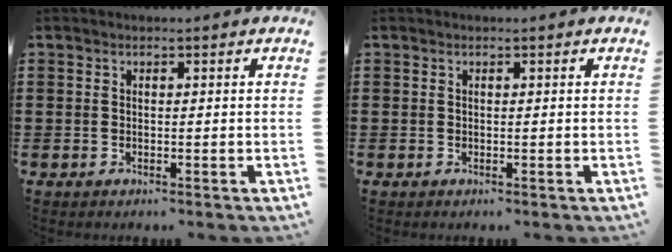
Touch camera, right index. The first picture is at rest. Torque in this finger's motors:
{"motor_torque": [0.06, 0.72, 0.00, 0.00]}